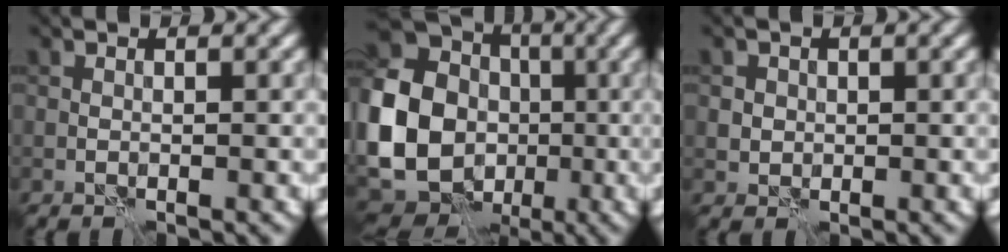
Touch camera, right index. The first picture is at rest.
{"total": 23.8, "force": [-2.7, 22.1, 8.3], "torque": [-0.209, -0.001, -0.092]}
{"total": 1.6, "force": [0.2, 1.5, 0.3], "torque": [-0.003, -0.002, 0.012]}